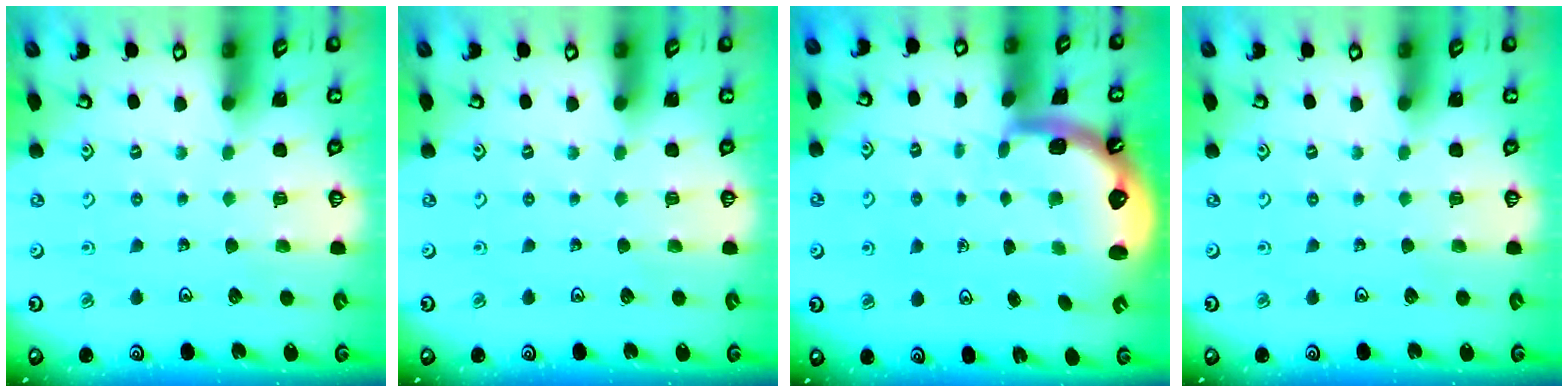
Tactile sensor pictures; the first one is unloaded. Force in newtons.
{"total": 0.0}
{"total": 1.4, "press": 1.3, "slide": 0.6}
{"total": 0.0}